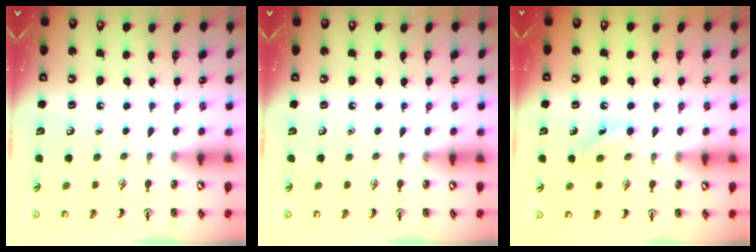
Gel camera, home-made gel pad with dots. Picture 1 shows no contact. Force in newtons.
{"total": 0.0}
{"total": 5.8, "press": 5.5, "slide": 1.9}